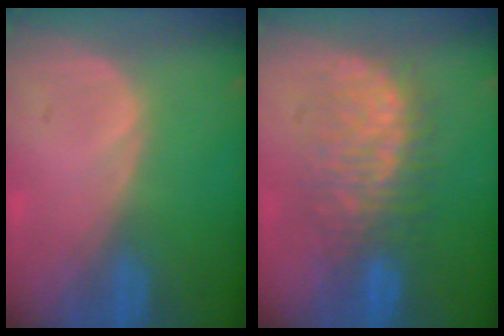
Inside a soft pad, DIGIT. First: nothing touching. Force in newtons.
{"total": 8.0, "press": 8.0, "slide": 0.2}